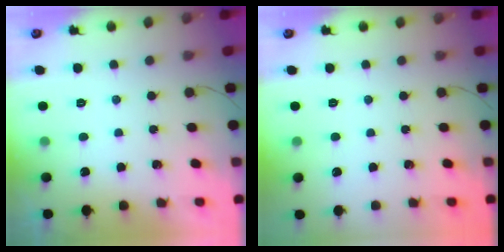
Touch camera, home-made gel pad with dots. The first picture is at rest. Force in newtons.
{"total": 0.0}